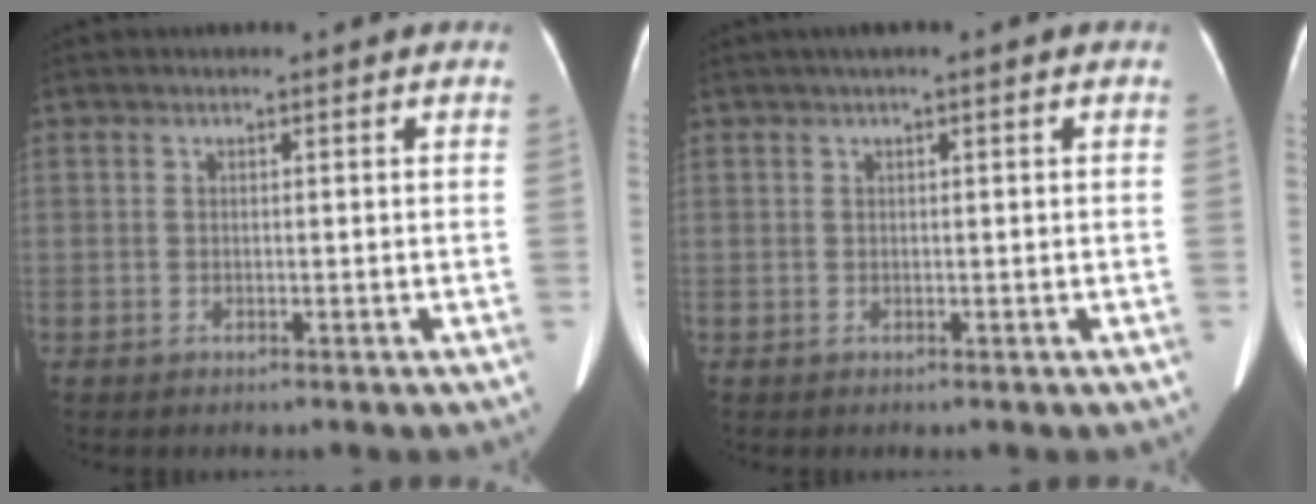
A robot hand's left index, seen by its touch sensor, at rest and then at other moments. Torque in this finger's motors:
{"motor_torque": [0.26, -0.20, 0.04, 0.06]}